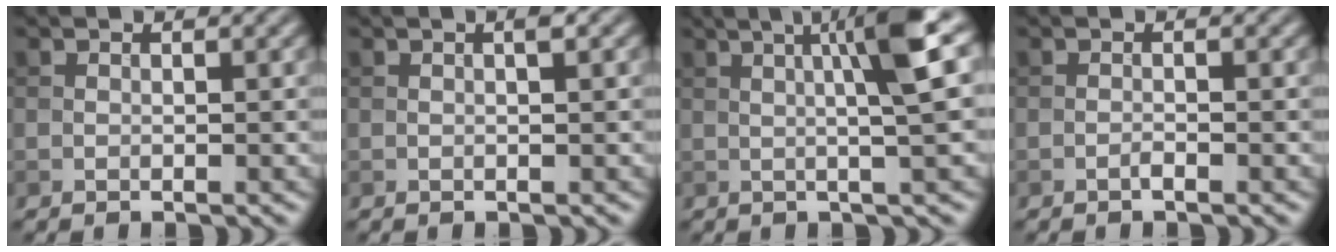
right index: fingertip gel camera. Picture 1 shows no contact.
{"total": 1.0, "force": [0.2, 0.1, 0.9], "torque": [-0.017, 0.005, 0.004]}
{"total": 6.9, "force": [1.5, 0.9, 6.7], "torque": [-0.089, 0.018, 0.023]}
{"total": 0.6, "force": [-0.5, 0.1, 0.4], "torque": [-0.008, 0.002, -0.010]}